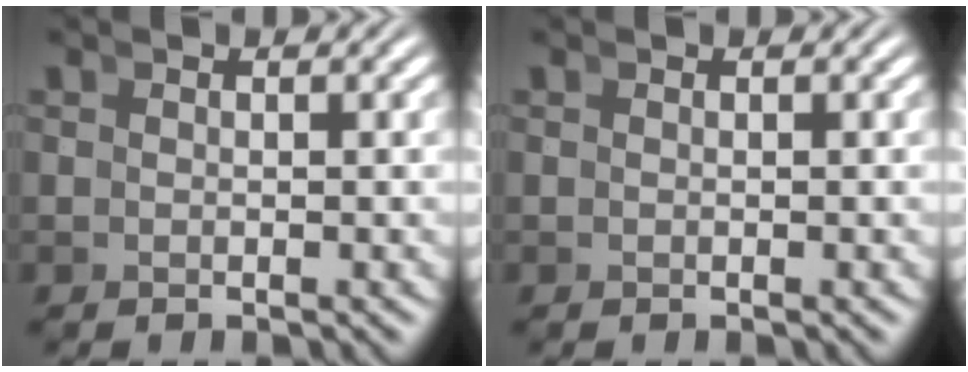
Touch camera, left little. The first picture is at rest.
{"total": 0.0}